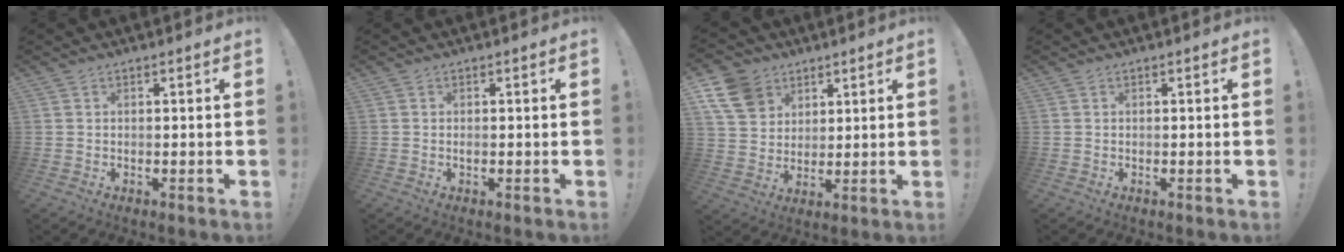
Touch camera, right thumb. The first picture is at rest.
{"total": 0.0}
{"total": 12.5, "force": [6.4, 9.6, 4.9], "torque": [-0.085, -0.027, 0.133]}
{"total": 0.0}